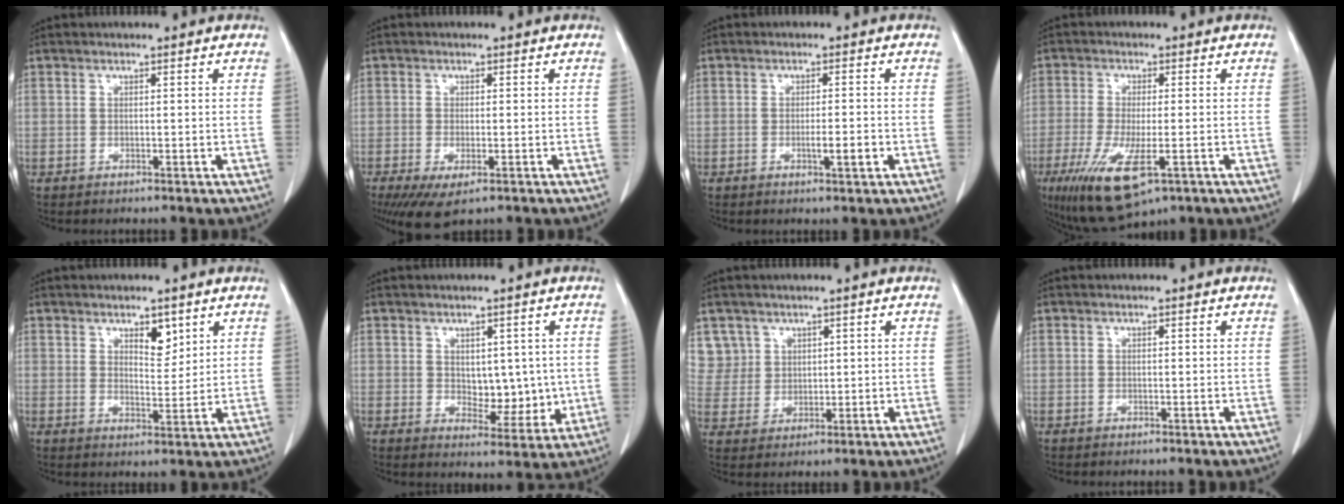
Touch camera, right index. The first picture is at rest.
{"total": 5.6, "force": [-3.3, 1.9, 4.1], "torque": [-0.068, -0.015, -0.050]}
{"total": 2.8, "force": [-0.9, 0.2, 2.7], "torque": [-0.045, -0.003, -0.013]}
{"total": 11.4, "force": [-5.3, 3.2, 9.5], "torque": [-0.180, -0.031, -0.082]}
{"total": 3.8, "force": [2.4, 1.4, 2.6], "torque": [-0.040, -0.006, 0.041]}
{"total": 5.9, "force": [0.5, 3.5, 4.8], "torque": [-0.056, -0.005, 0.021]}
{"total": 5.4, "force": [3.1, 4.4, -0.5], "torque": [0.021, 0.004, 0.066]}
{"total": 0.0}